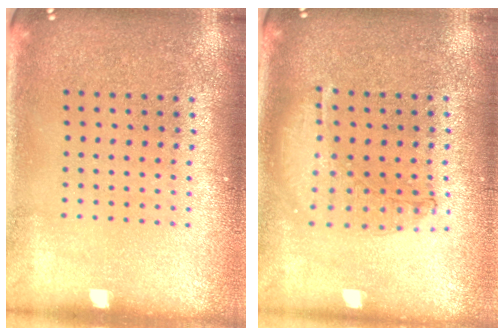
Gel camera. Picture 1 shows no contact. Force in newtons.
{"total": 0.9, "press": 0.9, "slide": 0.2}